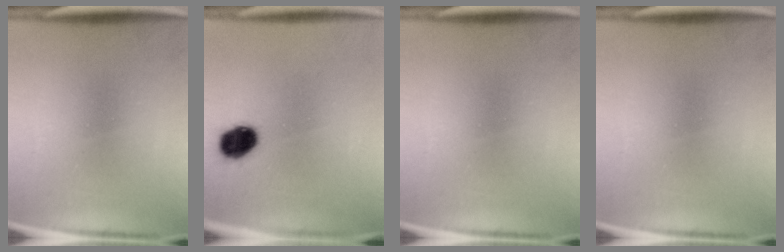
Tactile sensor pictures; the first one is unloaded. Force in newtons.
{"total": 8.6}
{"total": 0.0}
{"total": 0.0}